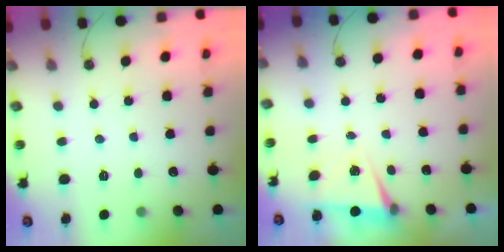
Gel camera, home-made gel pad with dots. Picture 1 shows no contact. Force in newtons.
{"total": 5.1, "press": 2.3, "slide": 4.5}